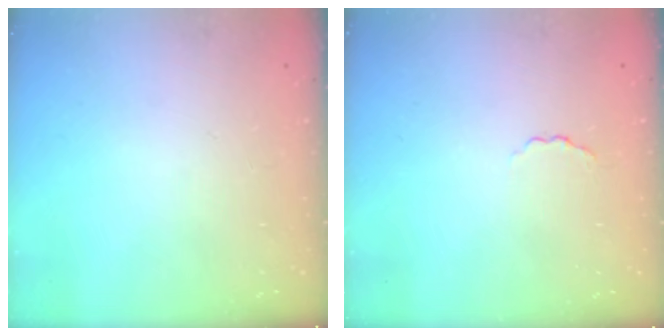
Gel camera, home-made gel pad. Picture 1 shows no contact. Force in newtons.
{"total": 1.7, "press": 1.6, "slide": 0.5}